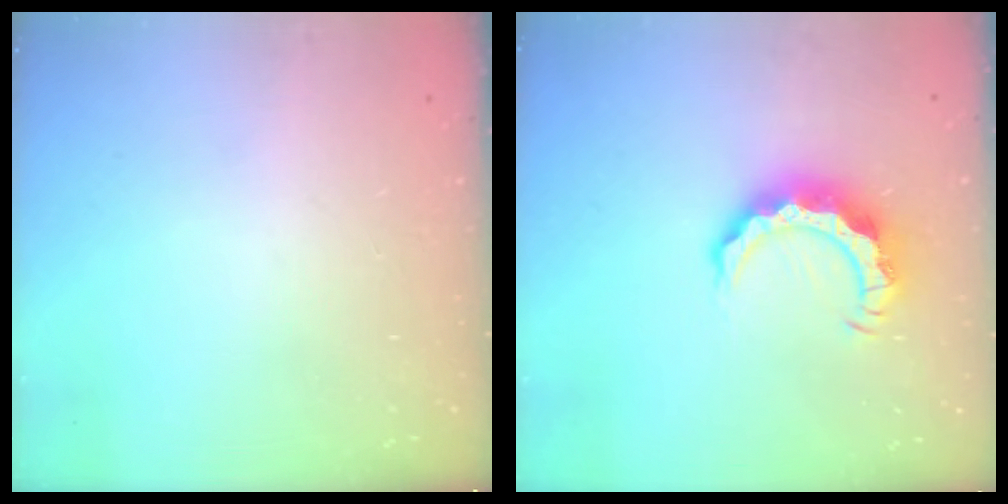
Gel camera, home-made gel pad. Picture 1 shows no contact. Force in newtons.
{"total": 9.5, "press": 9.5, "slide": 0.6}